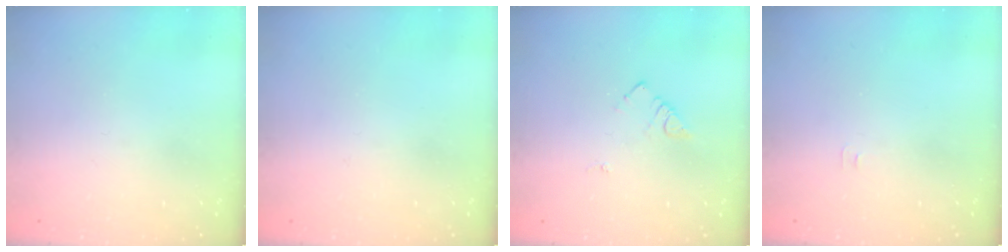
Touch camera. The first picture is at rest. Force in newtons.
{"total": 2.6, "press": 2.5, "slide": 0.3}
{"total": 3.9, "press": 3.9, "slide": 0.5}
{"total": 2.9, "press": 2.9, "slide": 0.3}